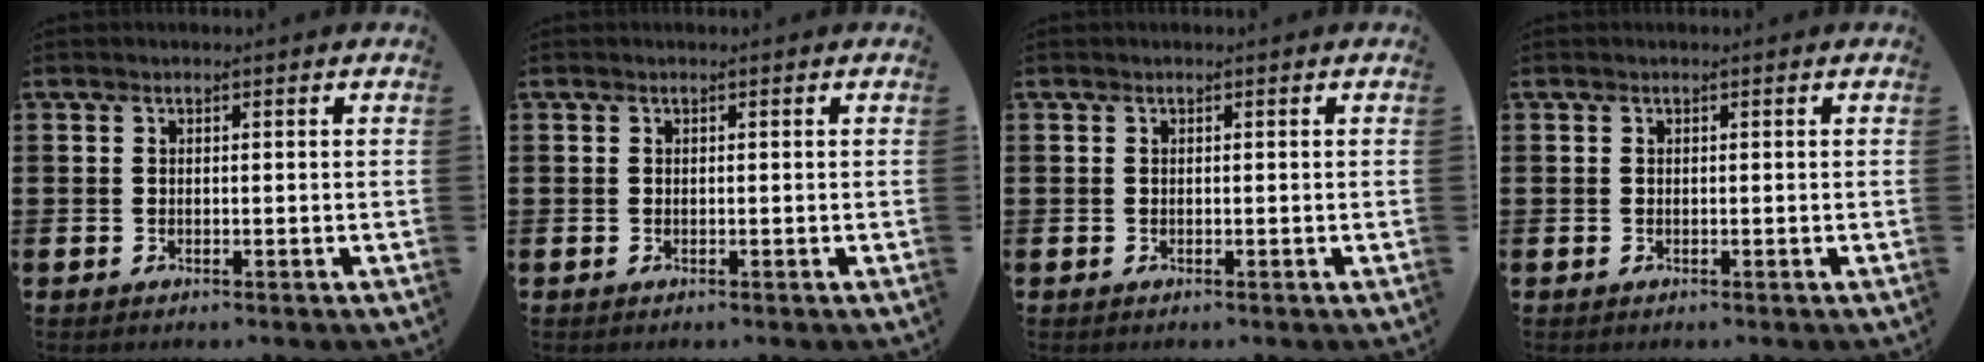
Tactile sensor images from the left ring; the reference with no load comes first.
{"total": 0.0}
{"total": 0.0}
{"total": 0.0}